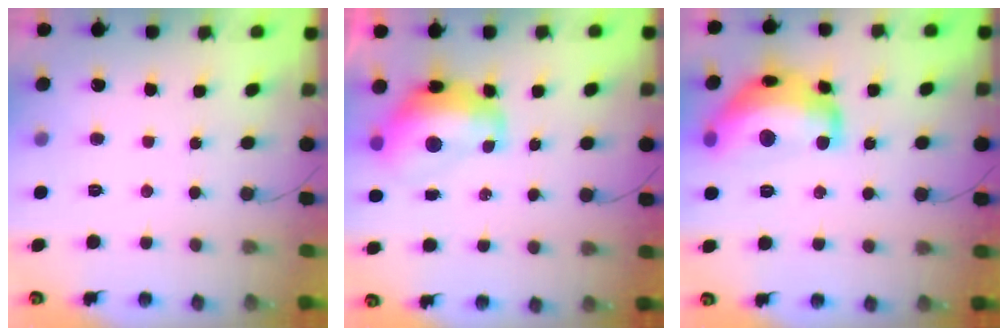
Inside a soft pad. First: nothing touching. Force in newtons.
{"total": 12.1, "press": 12.0, "slide": 1.6}
{"total": 17.2, "press": 17.2, "slide": 1.1}